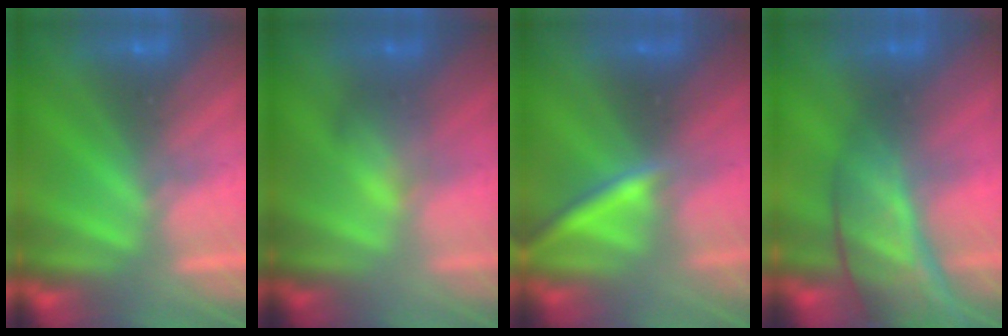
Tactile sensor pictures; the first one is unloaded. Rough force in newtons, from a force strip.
{"total": 2.1}
{"total": 2.3}
{"total": 7.8}